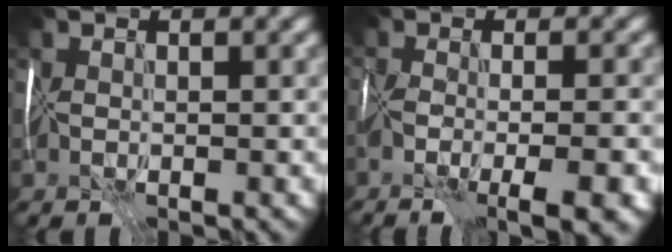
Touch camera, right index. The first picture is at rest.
{"total": 7.8, "force": [-3.6, 2.6, 6.3], "torque": [-0.084, -0.011, -0.050]}